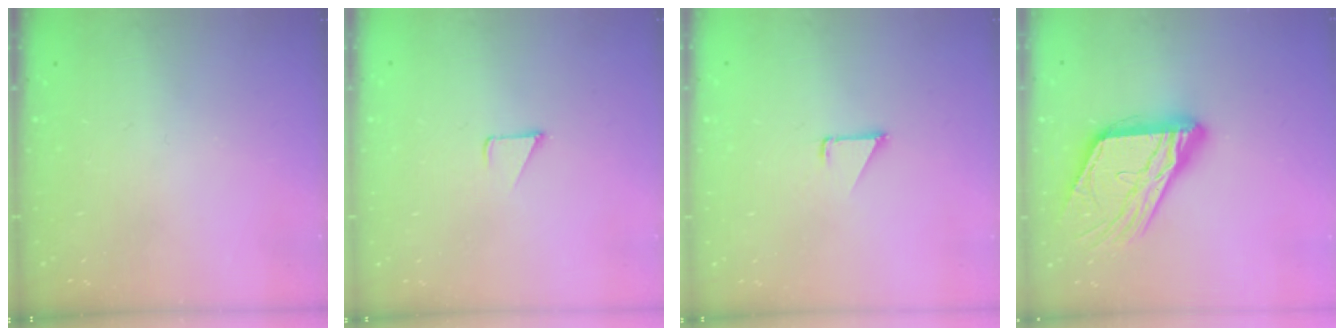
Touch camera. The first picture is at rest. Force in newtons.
{"total": 1.8, "press": 1.7, "slide": 0.1}
{"total": 1.1, "press": 1.1, "slide": 0.1}
{"total": 17.4, "press": 17.3, "slide": 1.9}